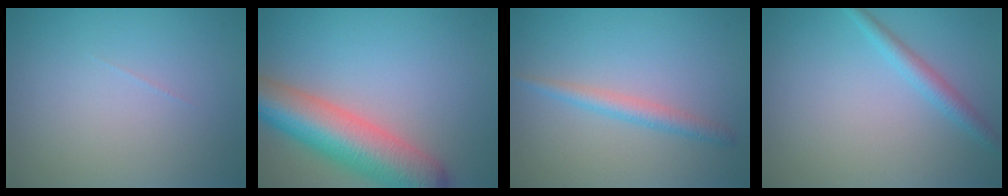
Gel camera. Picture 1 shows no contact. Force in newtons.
{"total": 9.1, "press": 9.1, "slide": 0.6}
{"total": 2.0, "press": 2.0, "slide": 0.1}
{"total": 1.9, "press": 1.9, "slide": 0.0}